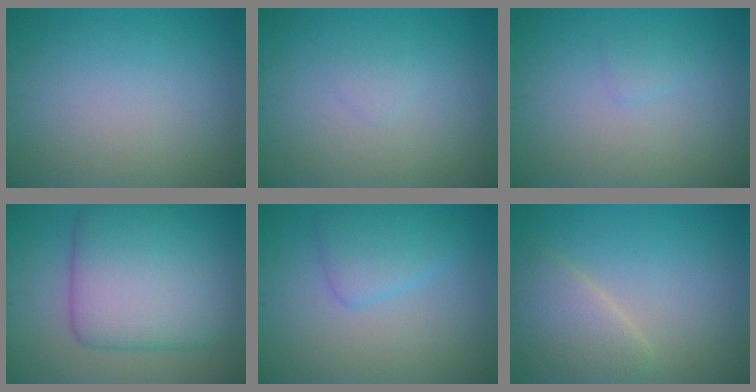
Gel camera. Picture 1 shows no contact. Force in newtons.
{"total": 0.6, "press": 0.6, "slide": 0.0}
{"total": 0.8, "press": 0.8, "slide": 0.0}
{"total": 11.1, "press": 11.1, "slide": 0.1}
{"total": 3.1, "press": 3.1, "slide": 0.1}
{"total": 4.0, "press": 4.0, "slide": 0.4}